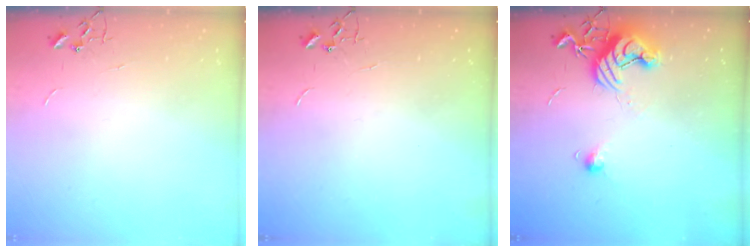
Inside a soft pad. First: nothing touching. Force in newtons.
{"total": 0.0}
{"total": 11.2, "press": 11.1, "slide": 1.0}